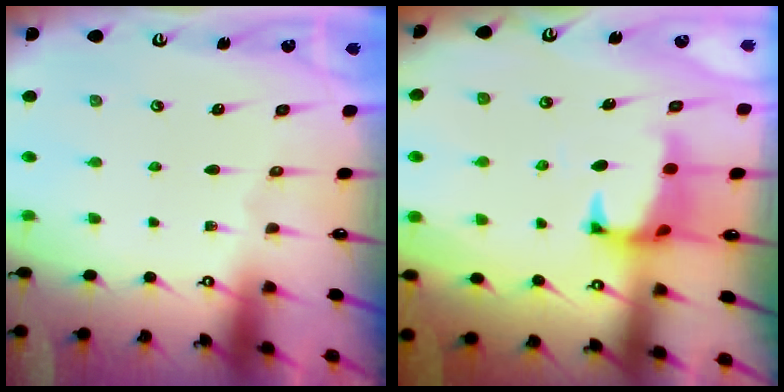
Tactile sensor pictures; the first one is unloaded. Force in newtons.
{"total": 1.0, "press": 0.2, "slide": 1.0}